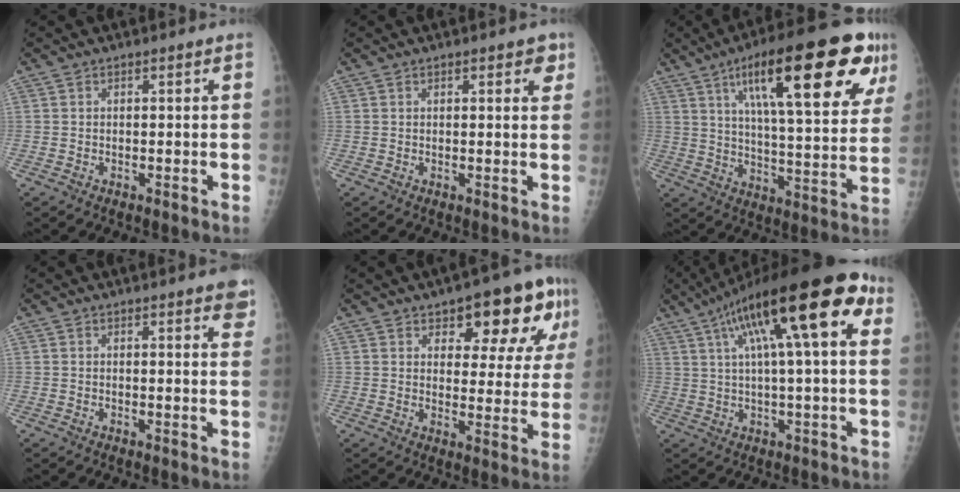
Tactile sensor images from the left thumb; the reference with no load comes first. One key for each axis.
{"total": 2.7, "fx": 1.4, "fy": 1.2, "fz": 2.0, "tx": -0.007, "ty": -0.004, "tz": 0.013}
{"total": 27.3, "fx": 12.9, "fy": 7.4, "fz": 22.8, "tx": -0.315, "ty": -0.015, "tz": 0.196}
{"total": 4.8, "fx": 3.1, "fy": 1.2, "fz": 3.4, "tx": -0.022, "ty": -0.006, "tz": 0.029}
{"total": 14.3, "fx": 7.8, "fy": 6.0, "fz": 10.4, "tx": -0.088, "ty": -0.027, "tz": 0.105}
{"total": 22.8, "fx": 8.1, "fy": 5.6, "fz": 20.5, "tx": -0.320, "ty": 0.033, "tz": 0.123}